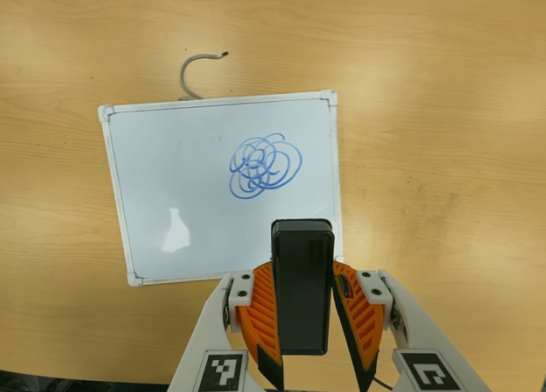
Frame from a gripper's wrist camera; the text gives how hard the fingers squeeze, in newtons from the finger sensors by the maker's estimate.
{"total": 6.5, "left": 5.5, "right": 7.5}